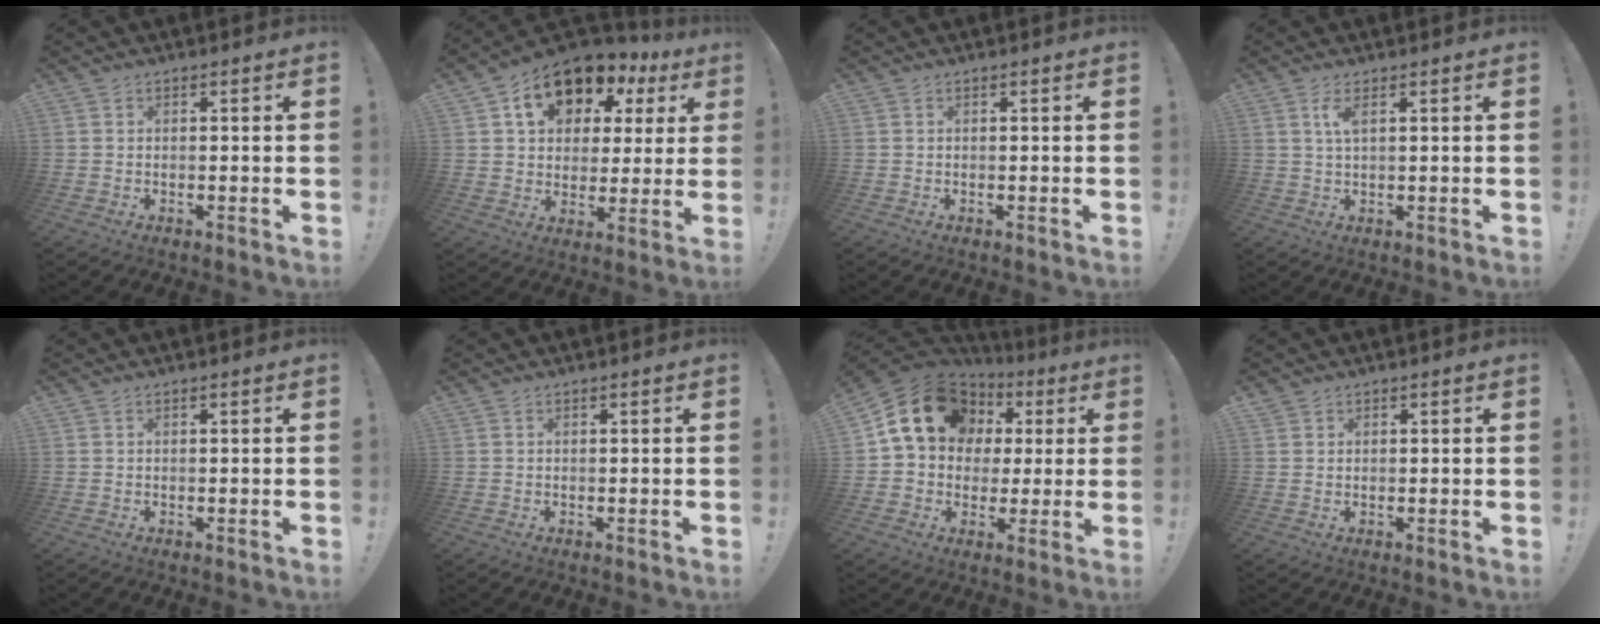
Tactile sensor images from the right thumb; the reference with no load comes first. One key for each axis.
{"total": 15.7, "fx": 8.4, "fy": 10.2, "fz": 8.6, "tx": -0.127, "ty": -0.045, "tz": 0.152}
{"total": 0.0}
{"total": 3.2, "fx": 1.4, "fy": 0.7, "fz": 2.7, "tx": -0.050, "ty": -0.001, "tz": 0.022}
{"total": 0.0}
{"total": 0.0}
{"total": 18.2, "fx": 6.4, "fy": 14.2, "fz": 9.4, "tx": -0.138, "ty": -0.019, "tz": 0.133}
{"total": 1.4, "fx": 1.0, "fy": 1.0, "fz": 0.0, "tx": 0.008, "ty": -0.003, "tz": 0.017}